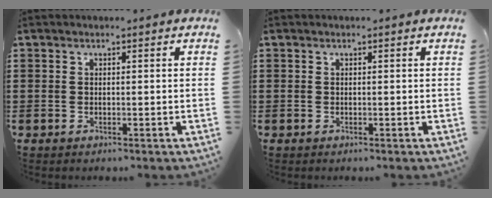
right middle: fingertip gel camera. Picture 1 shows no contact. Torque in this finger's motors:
{"motor_torque": [-0.02, 0.00, 0.00, 0.00]}